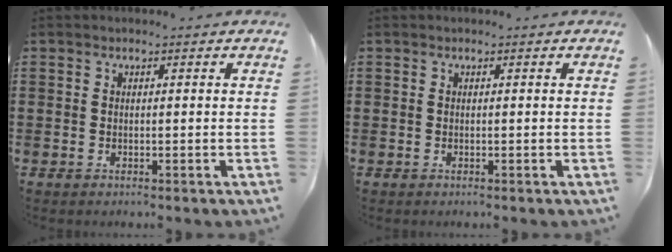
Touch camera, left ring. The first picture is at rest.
{"total": 0.0}